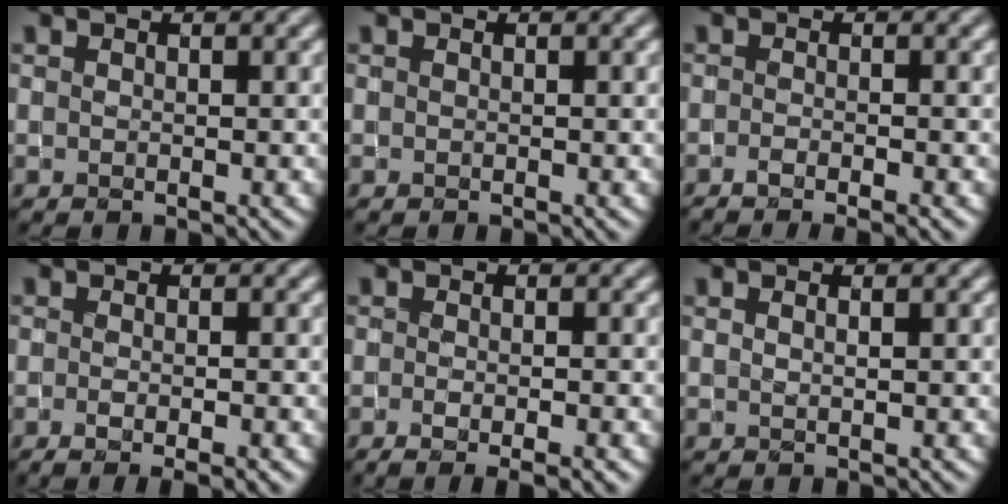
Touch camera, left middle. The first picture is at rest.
{"total": 0.0}
{"total": 3.0, "force": [-1.7, 0.8, 2.3], "torque": [-0.032, -0.003, -0.028]}
{"total": 3.2, "force": [-1.1, 1.0, 2.8], "torque": [-0.038, -0.008, -0.012]}
{"total": 3.5, "force": [-1.3, 1.1, 3.1], "torque": [-0.041, -0.010, -0.013]}
{"total": 0.6, "force": [0.4, 0.2, 0.4], "torque": [-0.003, 0.002, 0.004]}